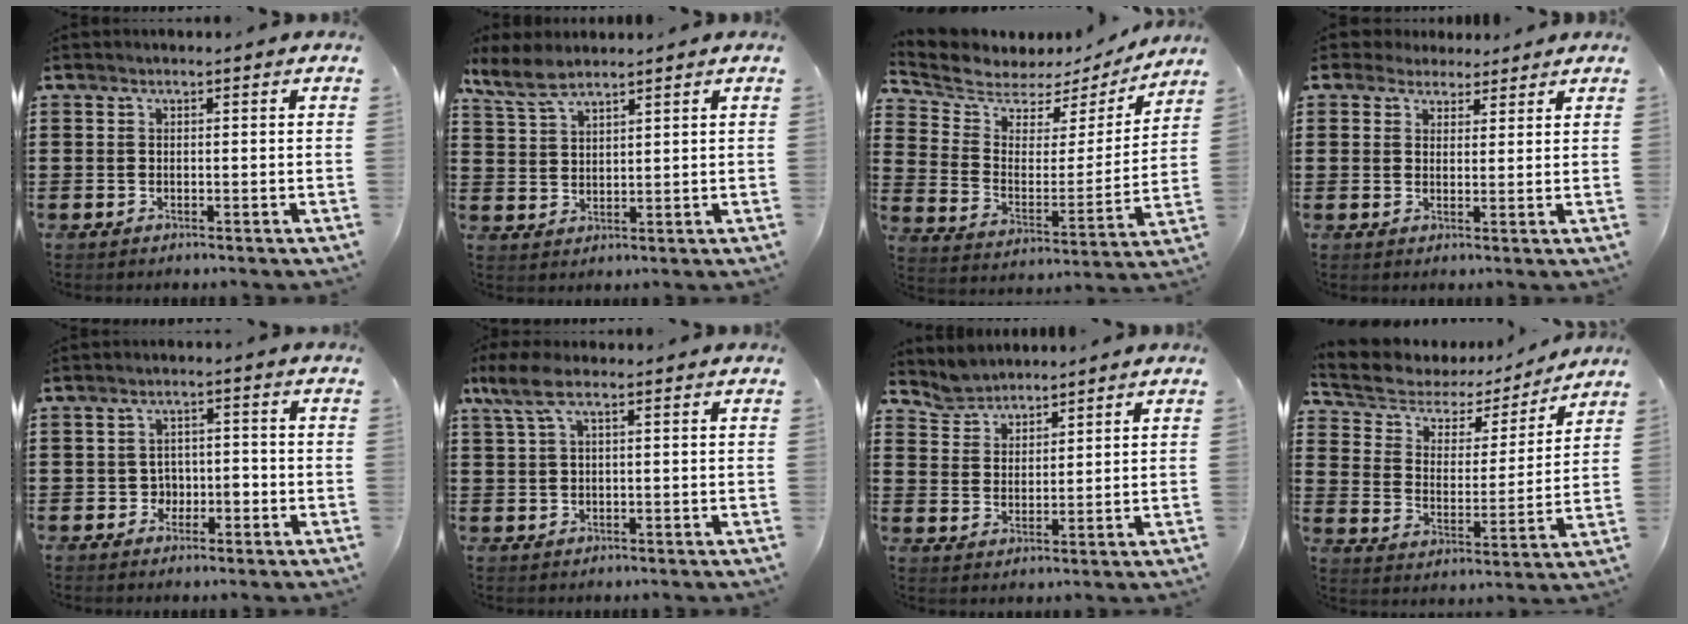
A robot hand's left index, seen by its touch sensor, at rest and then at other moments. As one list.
[{"total": 5.0, "force": [4.1, 1.5, 2.5], "torque": [-0.061, -0.003, 0.077]}, {"total": 5.1, "force": [4.7, 2.0, 0.0], "torque": [-0.041, -0.042, 0.077]}, {"total": 3.2, "force": [2.6, 1.8, 0.2], "torque": [-0.016, 0.007, 0.049]}, {"total": 2.8, "force": [-1.2, 2.3, 1.2], "torque": [-0.032, 0.004, -0.029]}, {"total": 4.6, "force": [1.6, 1.5, 4.1], "torque": [-0.103, -0.003, 0.022]}, {"total": 4.2, "force": [4.0, 1.1, -0.4], "torque": [-0.011, -0.011, 0.076]}, {"total": 4.5, "force": [3.6, 2.6, 0.8], "torque": [-0.049, -0.026, 0.053]}]